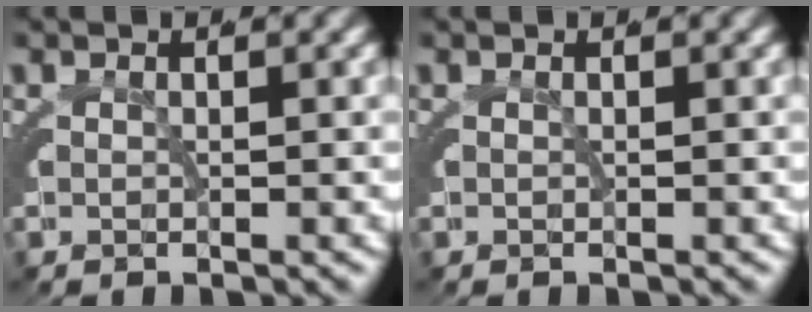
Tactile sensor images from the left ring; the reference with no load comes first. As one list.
[{"total": 0.0}]